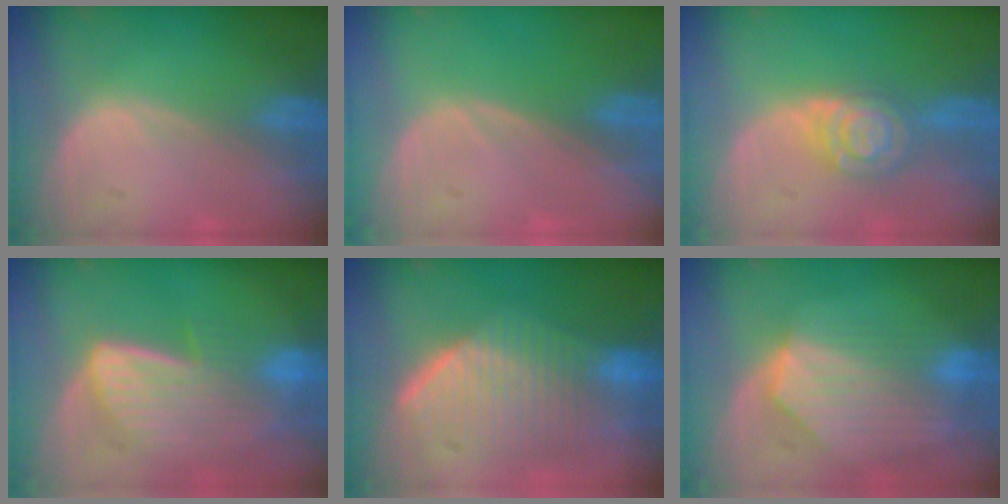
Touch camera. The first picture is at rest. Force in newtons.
{"total": 0.0}
{"total": 5.8, "press": 5.8, "slide": 0.3}
{"total": 7.6, "press": 7.2, "slide": 2.2}
{"total": 9.5, "press": 9.1, "slide": 3.0}
{"total": 8.8, "press": 7.9, "slide": 3.9}